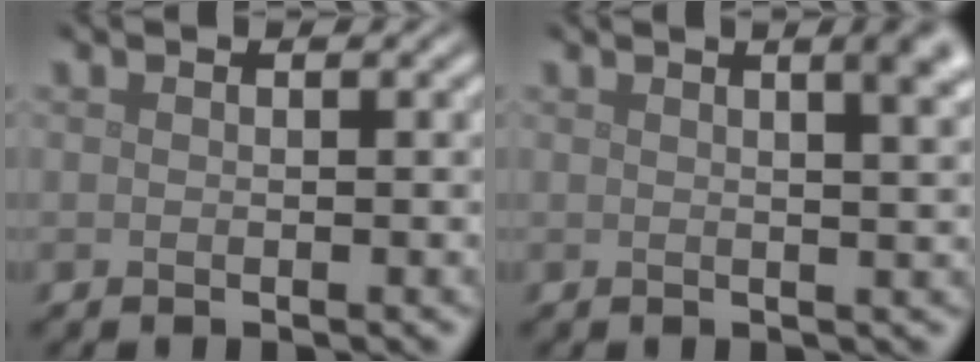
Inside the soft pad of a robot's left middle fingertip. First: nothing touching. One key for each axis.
{"total": 5.8, "fx": 2.6, "fy": 2.6, "fz": 4.5, "tx": -0.015, "ty": 0.039, "tz": 0.002}